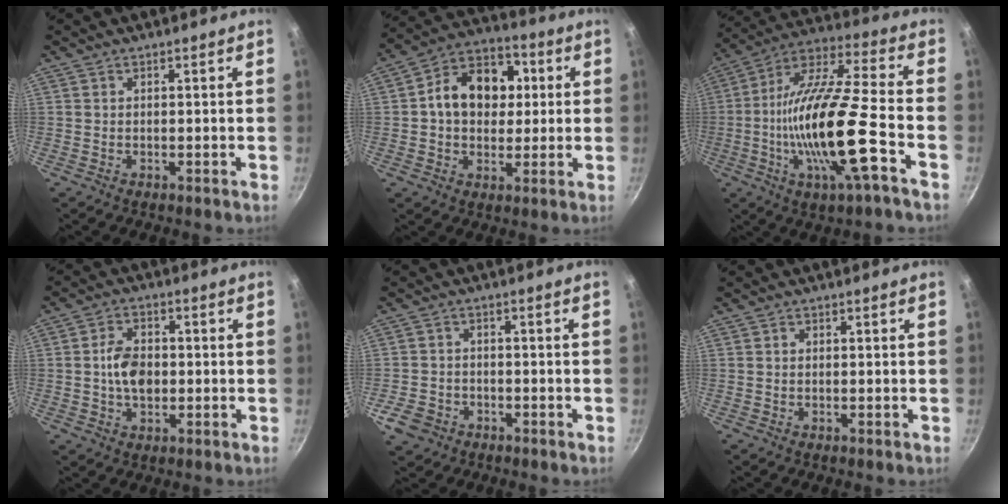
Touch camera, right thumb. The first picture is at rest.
{"total": 14.7, "force": [1.9, 11.1, 9.4], "torque": [-0.112, 0.022, 0.014]}
{"total": 21.4, "force": [-5.9, 4.2, 20.1], "torque": [-0.363, 0.026, -0.121]}
{"total": 7.3, "force": [-0.3, 4.9, 5.4], "torque": [-0.079, 0.011, -0.010]}
{"total": 5.3, "force": [-2.7, 4.1, 1.9], "torque": [-0.039, 0.028, -0.045]}
{"total": 0.7, "force": [0.1, 0.6, 0.4], "torque": [-0.005, 0.004, 0.001]}